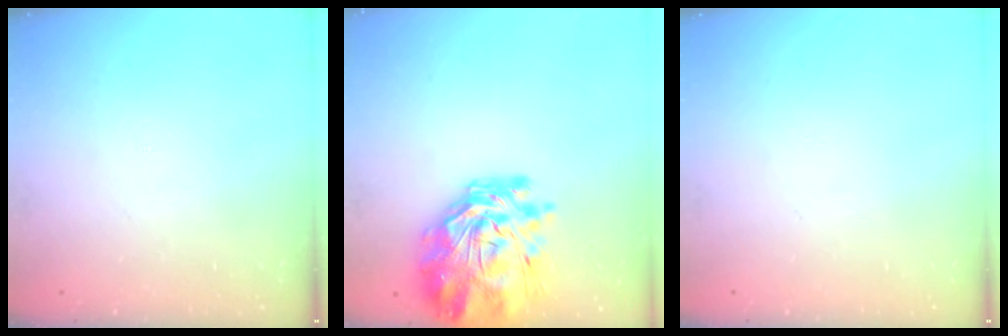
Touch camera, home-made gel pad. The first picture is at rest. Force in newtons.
{"total": 10.1, "press": 9.4, "slide": 3.7}
{"total": 0.0}